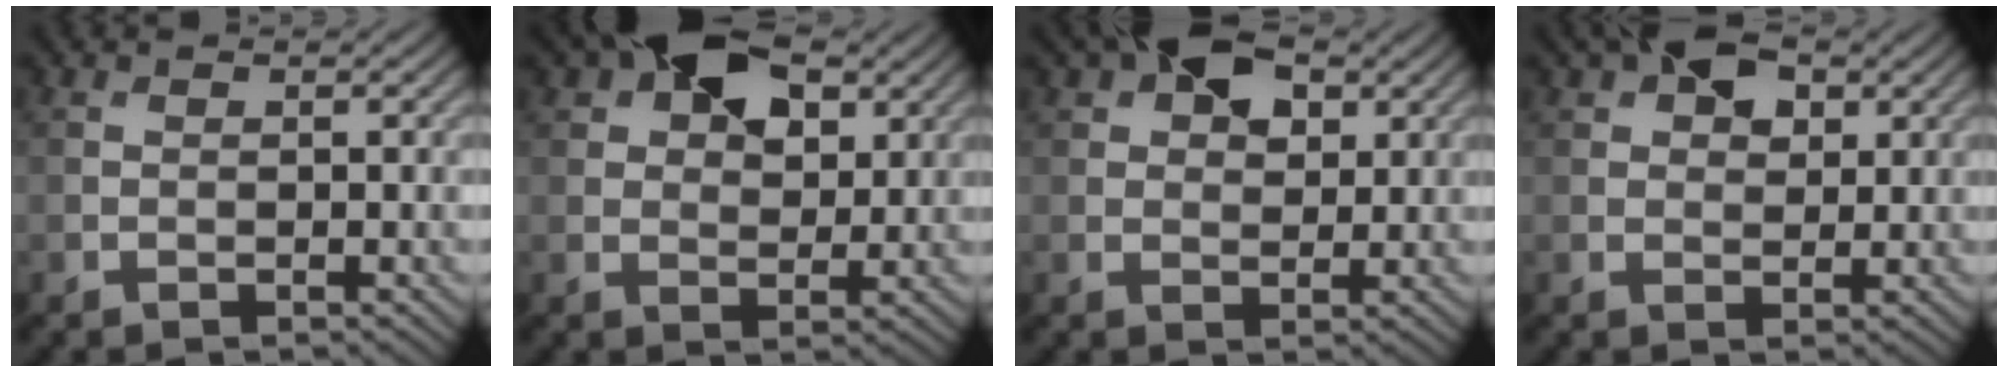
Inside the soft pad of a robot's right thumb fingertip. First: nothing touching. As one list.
[{"total": 9.6, "force": [4.6, 5.6, 6.3], "torque": [-0.109, 0.013, 0.073]}, {"total": 7.0, "force": [3.4, 4.1, 4.5], "torque": [-0.078, 0.012, 0.051]}, {"total": 5.2, "force": [2.6, 3.1, 3.3], "torque": [-0.053, 0.008, 0.040]}]